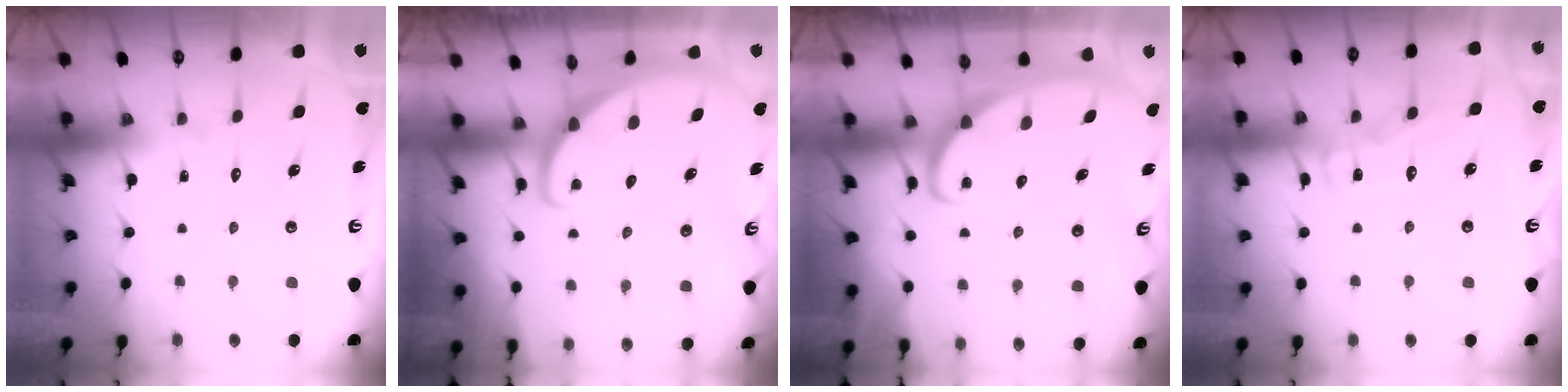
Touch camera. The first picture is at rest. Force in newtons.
{"total": 1.7, "press": 1.7, "slide": 0.0}
{"total": 2.5, "press": 2.5, "slide": 0.3}
{"total": 7.5, "press": 7.5, "slide": 0.6}